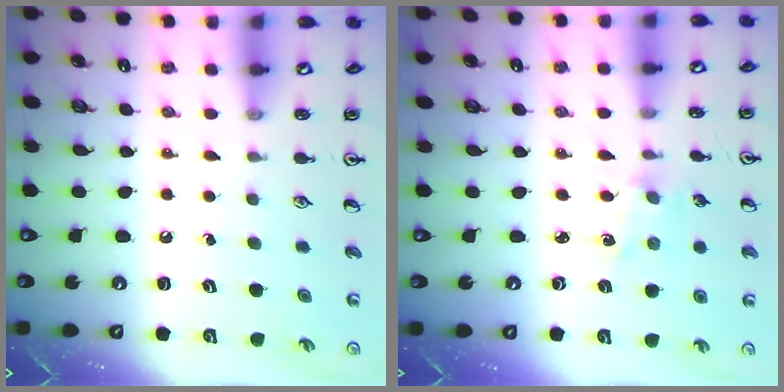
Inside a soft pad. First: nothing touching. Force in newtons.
{"total": 1.0, "press": 0.9, "slide": 0.2}